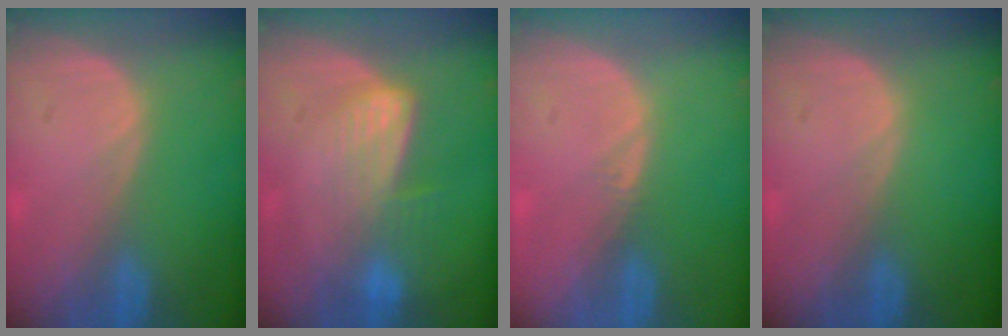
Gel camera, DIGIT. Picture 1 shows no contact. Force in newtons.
{"total": 7.1, "press": 6.0, "slide": 3.9}
{"total": 0.5, "press": 0.5, "slide": 0.2}
{"total": 0.0}